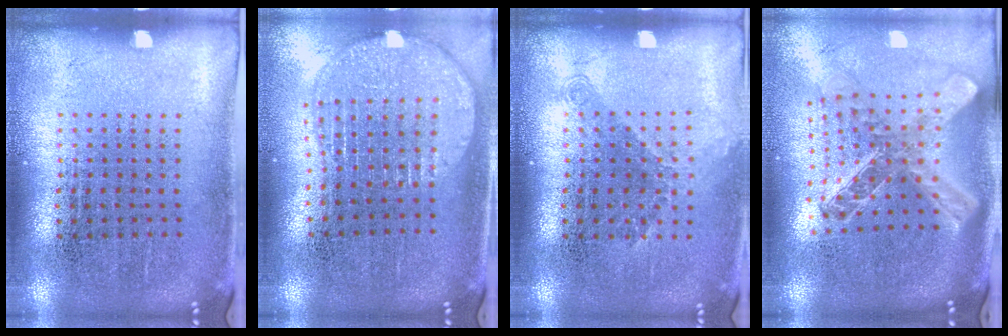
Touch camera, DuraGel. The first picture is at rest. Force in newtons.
{"total": 1.9, "press": 1.6, "slide": 1.1}
{"total": 1.2, "press": 0.9, "slide": 0.8}
{"total": 2.5, "press": 2.0, "slide": 1.6}